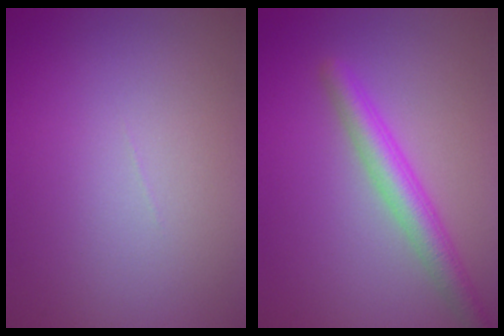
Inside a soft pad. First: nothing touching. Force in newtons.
{"total": 3.7, "press": 3.7, "slide": 0.1}